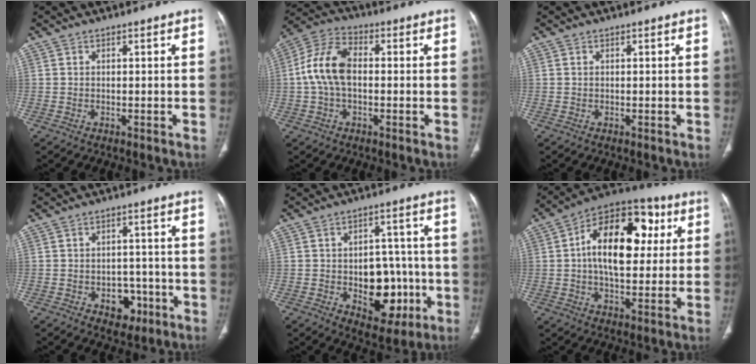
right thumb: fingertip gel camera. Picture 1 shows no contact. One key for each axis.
{"total": 10.8, "fx": -0.1, "fy": 6.3, "fz": 8.8, "tx": -0.185, "ty": 0.029, "tz": -0.010}
{"total": 0.0}
{"total": 5.8, "fx": -2.5, "fy": 4.3, "fz": 3.0, "tx": -0.010, "ty": 0.024, "tz": -0.027}
{"total": 13.0, "fx": -3.1, "fy": 8.6, "fz": 9.3, "tx": -0.079, "ty": 0.026, "tz": -0.031}
{"total": 20.0, "fx": 3.8, "fy": 11.3, "fz": 16.1, "tx": -0.220, "ty": 0.016, "tz": 0.045}